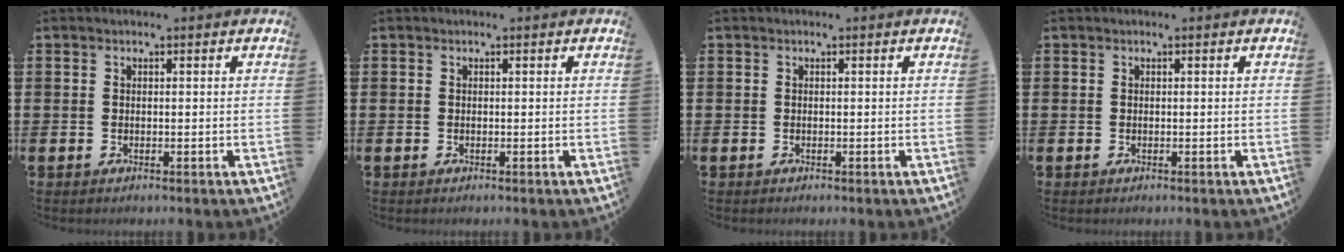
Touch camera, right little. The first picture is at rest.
{"total": 0.0}
{"total": 0.0}
{"total": 0.0}